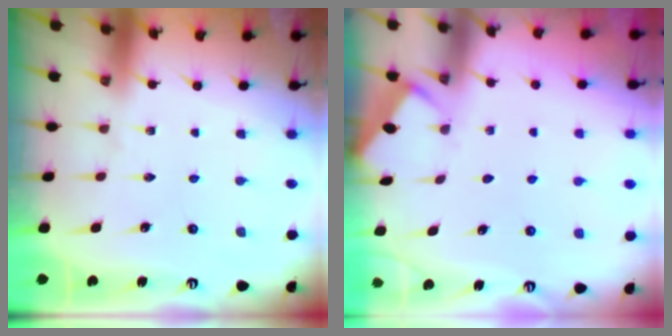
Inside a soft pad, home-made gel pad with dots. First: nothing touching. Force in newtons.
{"total": 2.5, "press": 2.5, "slide": 0.4}